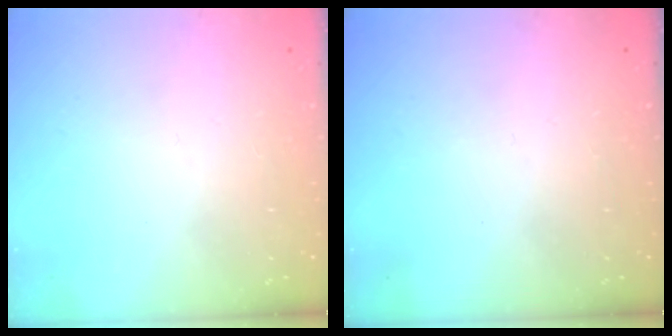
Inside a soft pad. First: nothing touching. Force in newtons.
{"total": 0.0}